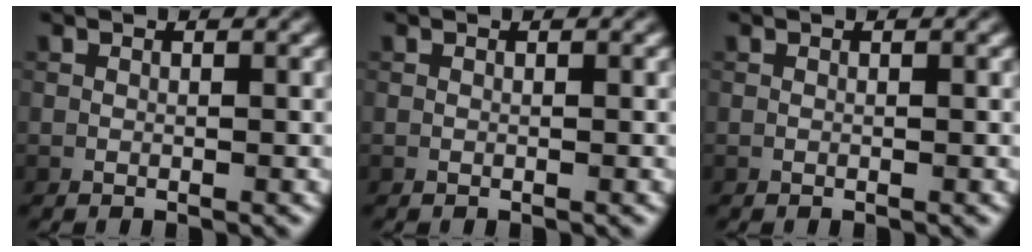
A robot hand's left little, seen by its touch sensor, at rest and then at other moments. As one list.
[{"total": 0.0}, {"total": 0.0}]